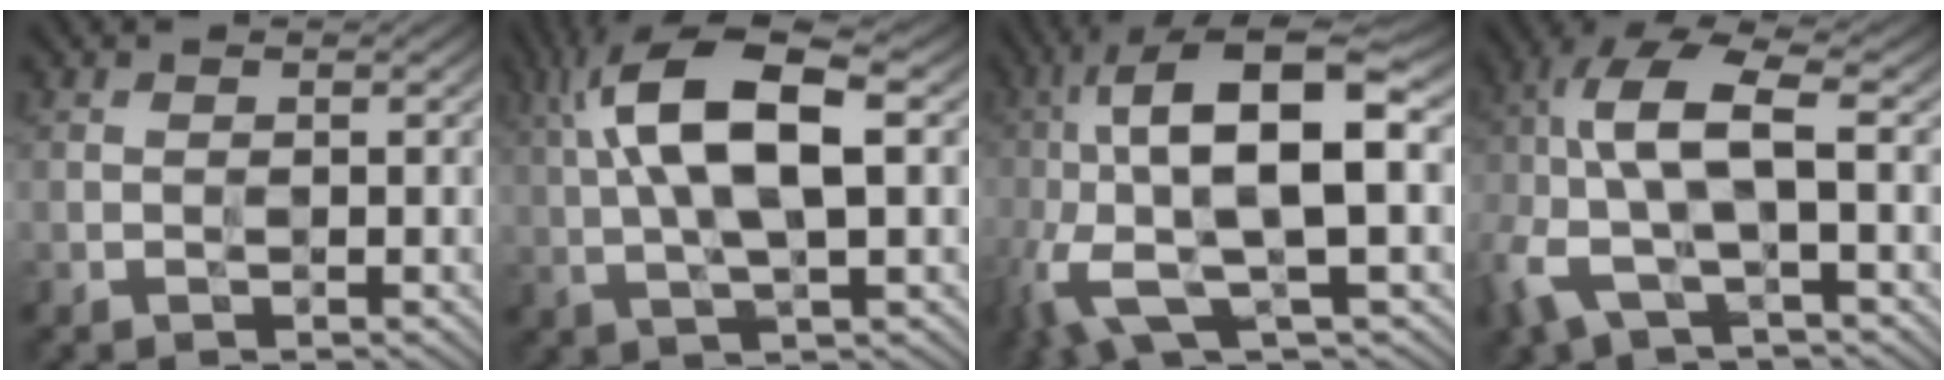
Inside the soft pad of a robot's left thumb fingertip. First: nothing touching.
{"total": 12.3, "force": [2.8, 4.3, 11.1], "torque": [-0.226, 0.012, 0.051]}
{"total": 15.8, "force": [-1.6, 4.6, 15.1], "torque": [-0.315, 0.009, -0.030]}
{"total": 10.3, "force": [-1.9, 4.2, 9.2], "torque": [-0.231, 0.002, -0.050]}